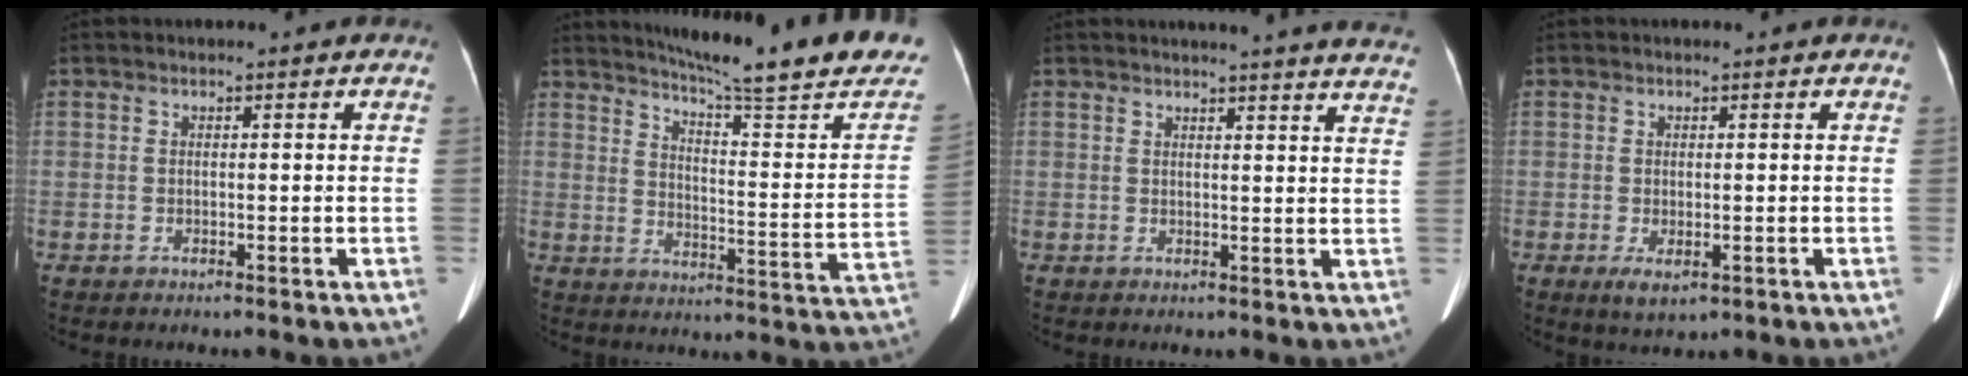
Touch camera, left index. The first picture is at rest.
{"total": 24.2, "force": [20.8, 0.7, 12.3], "torque": [-0.169, -0.078, 0.257]}
{"total": 18.4, "force": [17.4, 0.6, 6.2], "torque": [-0.074, -0.053, 0.185]}
{"total": 2.9, "force": [-1.0, 1.3, 2.4], "torque": [-0.040, -0.006, -0.005]}